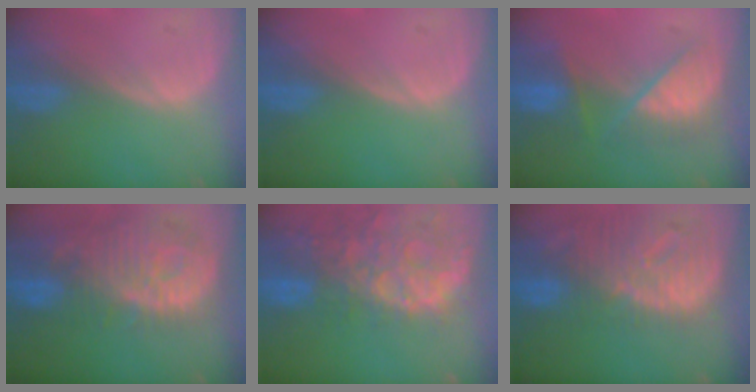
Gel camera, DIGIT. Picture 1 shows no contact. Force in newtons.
{"total": 0.0}
{"total": 7.4, "press": 7.4, "slide": 0.5}
{"total": 12.8, "press": 11.4, "slide": 5.9}
{"total": 13.7, "press": 11.0, "slide": 8.1}
{"total": 12.6, "press": 10.8, "slide": 6.4}